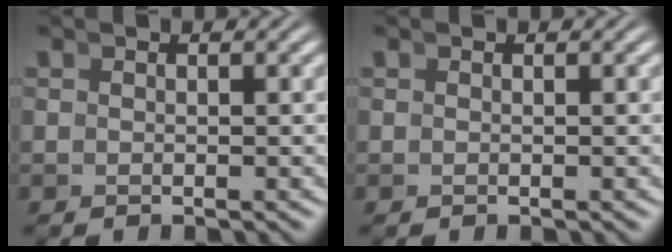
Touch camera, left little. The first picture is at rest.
{"total": 0.0}